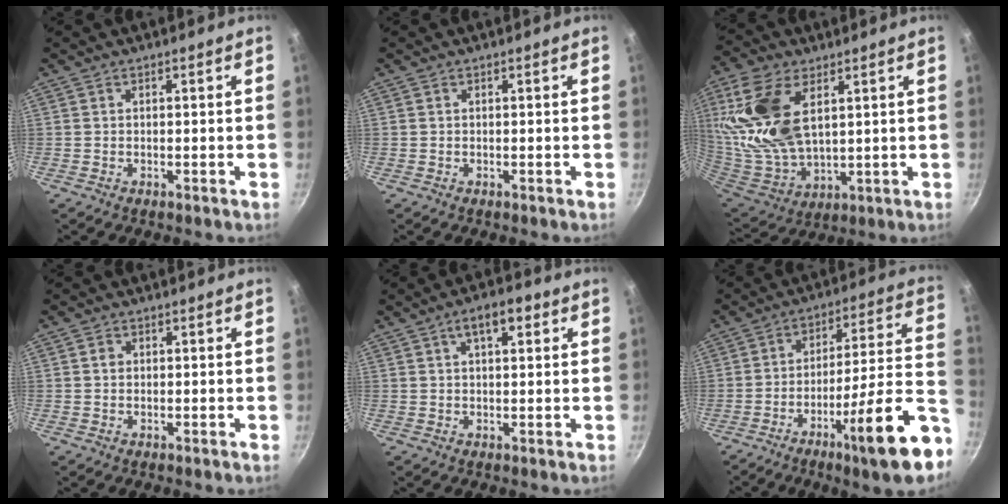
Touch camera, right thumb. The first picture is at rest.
{"total": 0.0}
{"total": 19.5, "force": [6.3, 10.9, 14.9], "torque": [-0.293, -0.033, 0.132]}
{"total": 1.3, "force": [0.3, 1.1, 0.6], "torque": [-0.009, 0.003, 0.005]}
{"total": 6.0, "force": [2.6, 2.7, 4.7], "torque": [-0.062, 0.008, 0.038]}
{"total": 19.0, "force": [-8.6, 2.3, 16.7], "torque": [-0.220, 0.040, -0.132]}